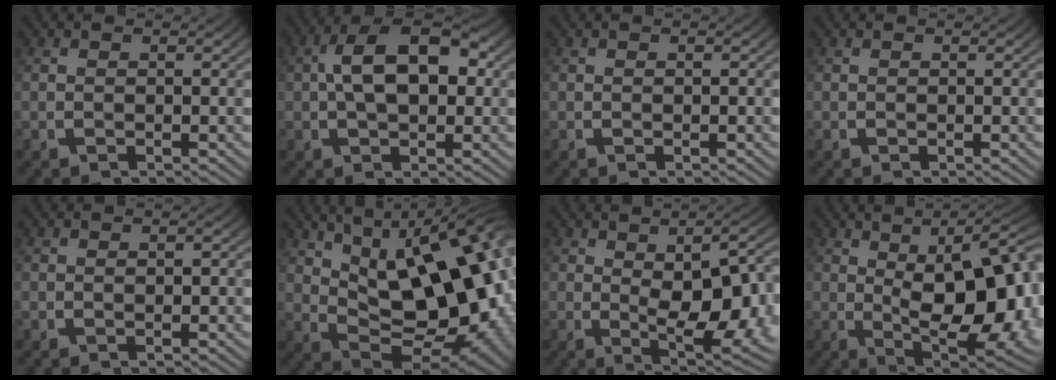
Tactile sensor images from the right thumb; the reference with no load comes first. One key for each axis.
{"total": 8.2, "fx": 1.2, "fy": 4.6, "fz": 6.7, "tx": -0.108, "ty": -0.003, "tz": 0.022}
{"total": 0.0}
{"total": 0.0}
{"total": 0.6, "fx": 0.0, "fy": 0.3, "fz": 0.6, "tx": -0.007, "ty": -0.002, "tz": 0.001}
{"total": 20.5, "fx": 2.3, "fy": 12.4, "fz": 16.2, "tx": -0.228, "ty": -0.026, "tz": 0.046}
{"total": 9.2, "fx": -0.4, "fy": 4.7, "fz": 8.0, "tx": -0.122, "ty": -0.030, "tz": 0.012}
{"total": 15.3, "fx": -0.3, "fy": 8.1, "fz": 13.0, "tx": -0.198, "ty": -0.045, "tz": 0.027}